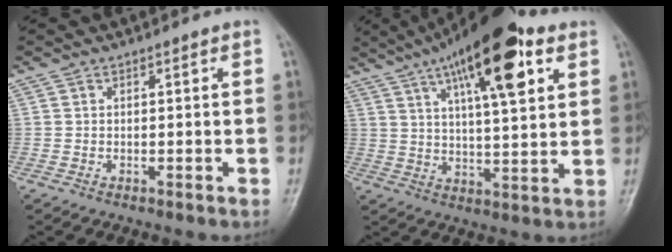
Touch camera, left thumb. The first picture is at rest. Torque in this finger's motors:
{"motor_torque": [2.43, 2.05, 1.88, -0.90, 0.32]}